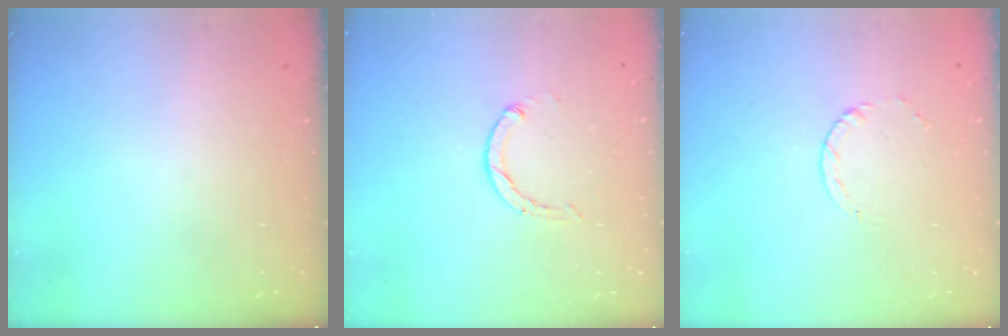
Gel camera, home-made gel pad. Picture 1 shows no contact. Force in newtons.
{"total": 0.8, "press": 0.8, "slide": 0.2}
{"total": 2.4, "press": 2.4, "slide": 0.3}